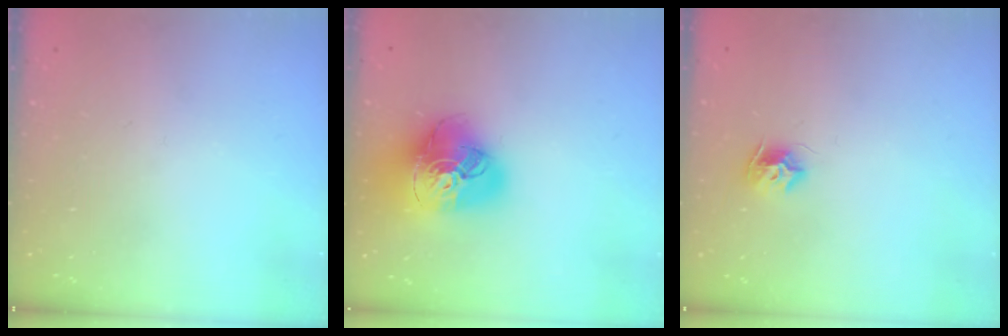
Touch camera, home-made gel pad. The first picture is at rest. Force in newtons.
{"total": 20.6, "press": 20.5, "slide": 2.1}
{"total": 7.5, "press": 7.5, "slide": 0.1}